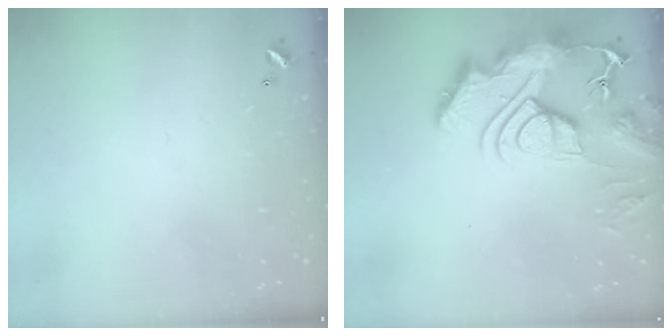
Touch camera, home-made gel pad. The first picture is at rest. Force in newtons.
{"total": 17.8, "press": 17.8, "slide": 1.8}